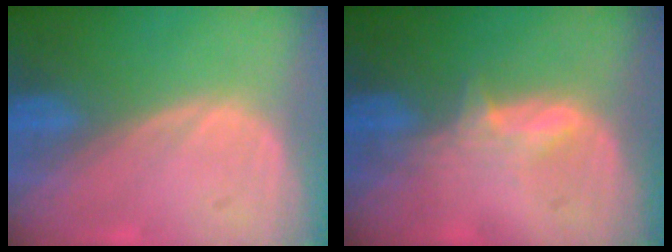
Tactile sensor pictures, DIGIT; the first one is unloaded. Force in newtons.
{"total": 2.8, "press": 2.8, "slide": 0.4}